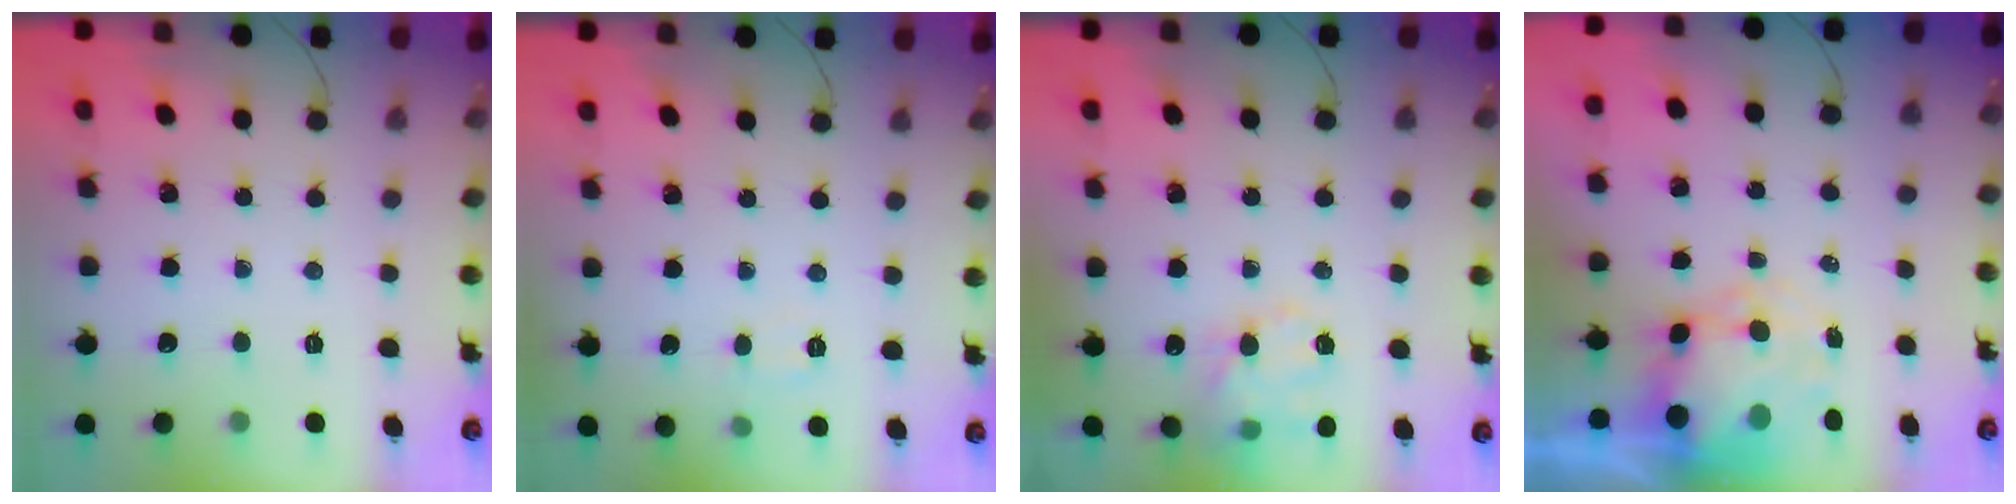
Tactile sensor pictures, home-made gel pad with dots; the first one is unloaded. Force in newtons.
{"total": 5.5, "press": 5.4, "slide": 1.2}
{"total": 15.1, "press": 14.9, "slide": 2.4}
{"total": 7.9, "press": 7.7, "slide": 2.1}